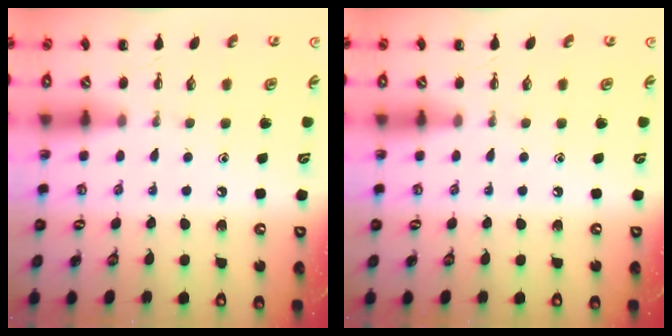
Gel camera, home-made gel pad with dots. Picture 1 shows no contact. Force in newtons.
{"total": 0.0}